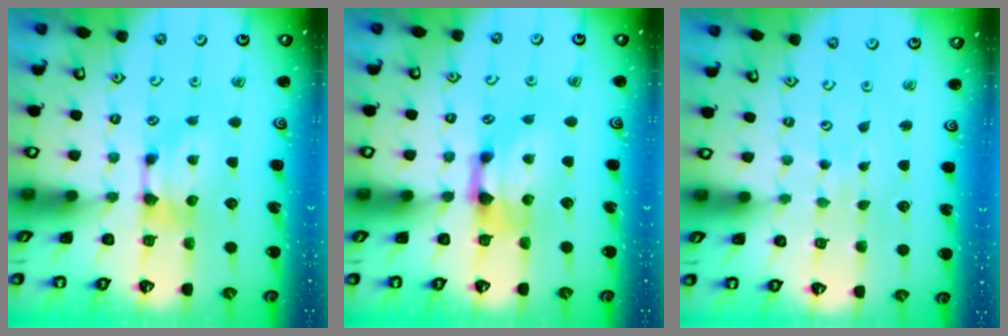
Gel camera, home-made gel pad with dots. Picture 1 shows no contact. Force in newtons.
{"total": 1.5, "press": 0.5, "slide": 1.4}
{"total": 5.7, "press": 5.7, "slide": 0.2}